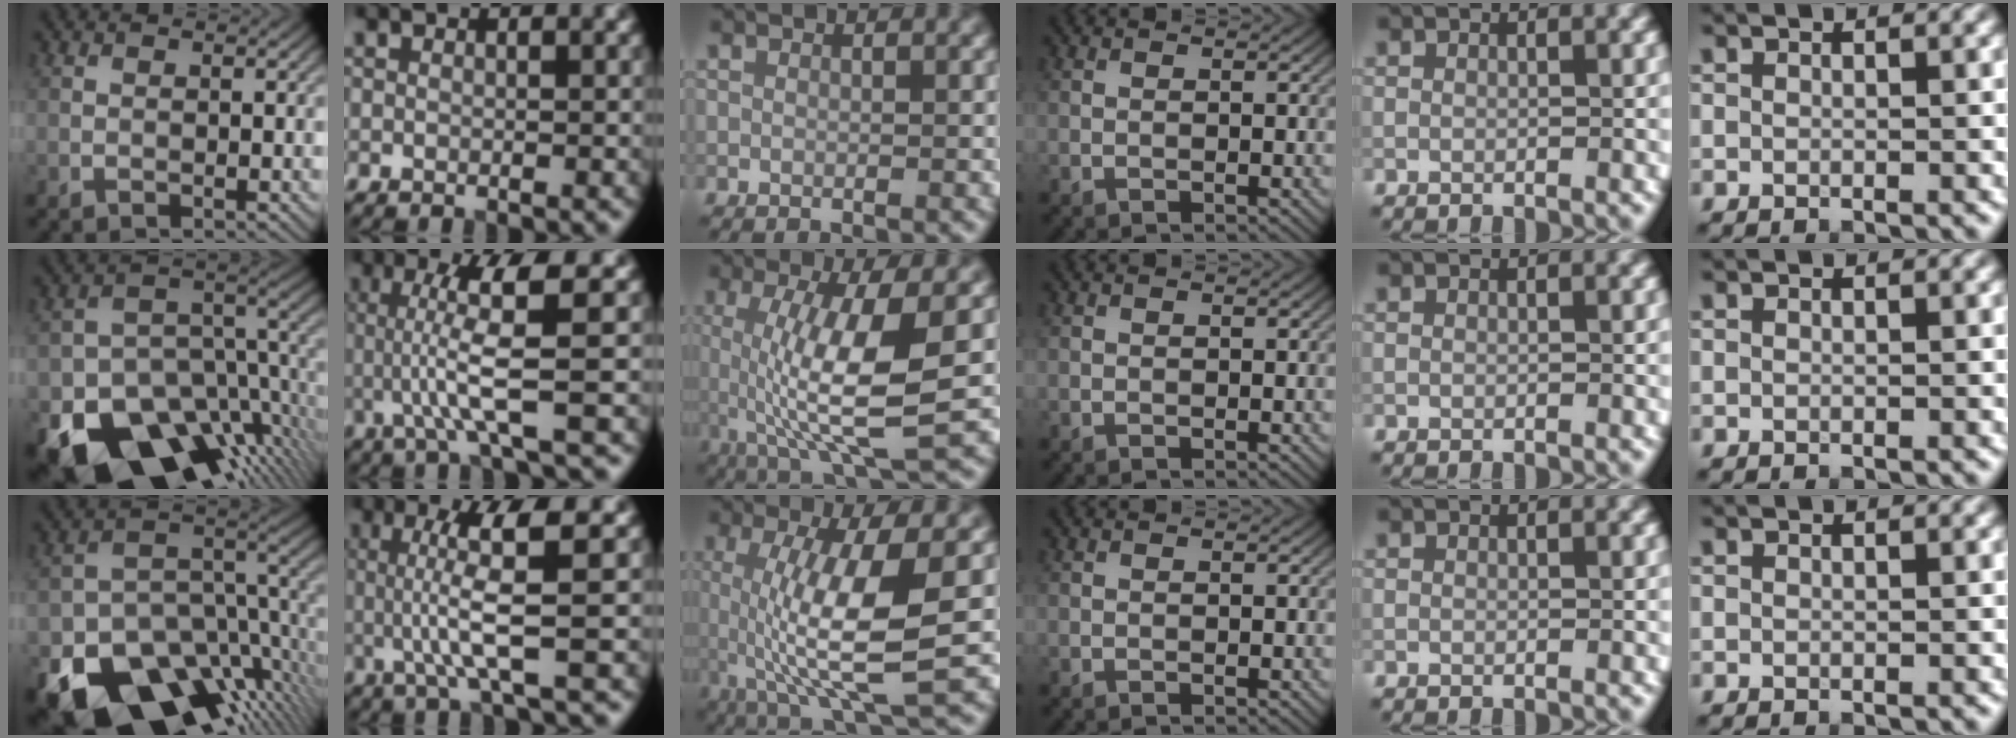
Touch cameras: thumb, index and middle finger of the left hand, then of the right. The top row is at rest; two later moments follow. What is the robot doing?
{"motion": "lift_and_place", "object": "calculator"}